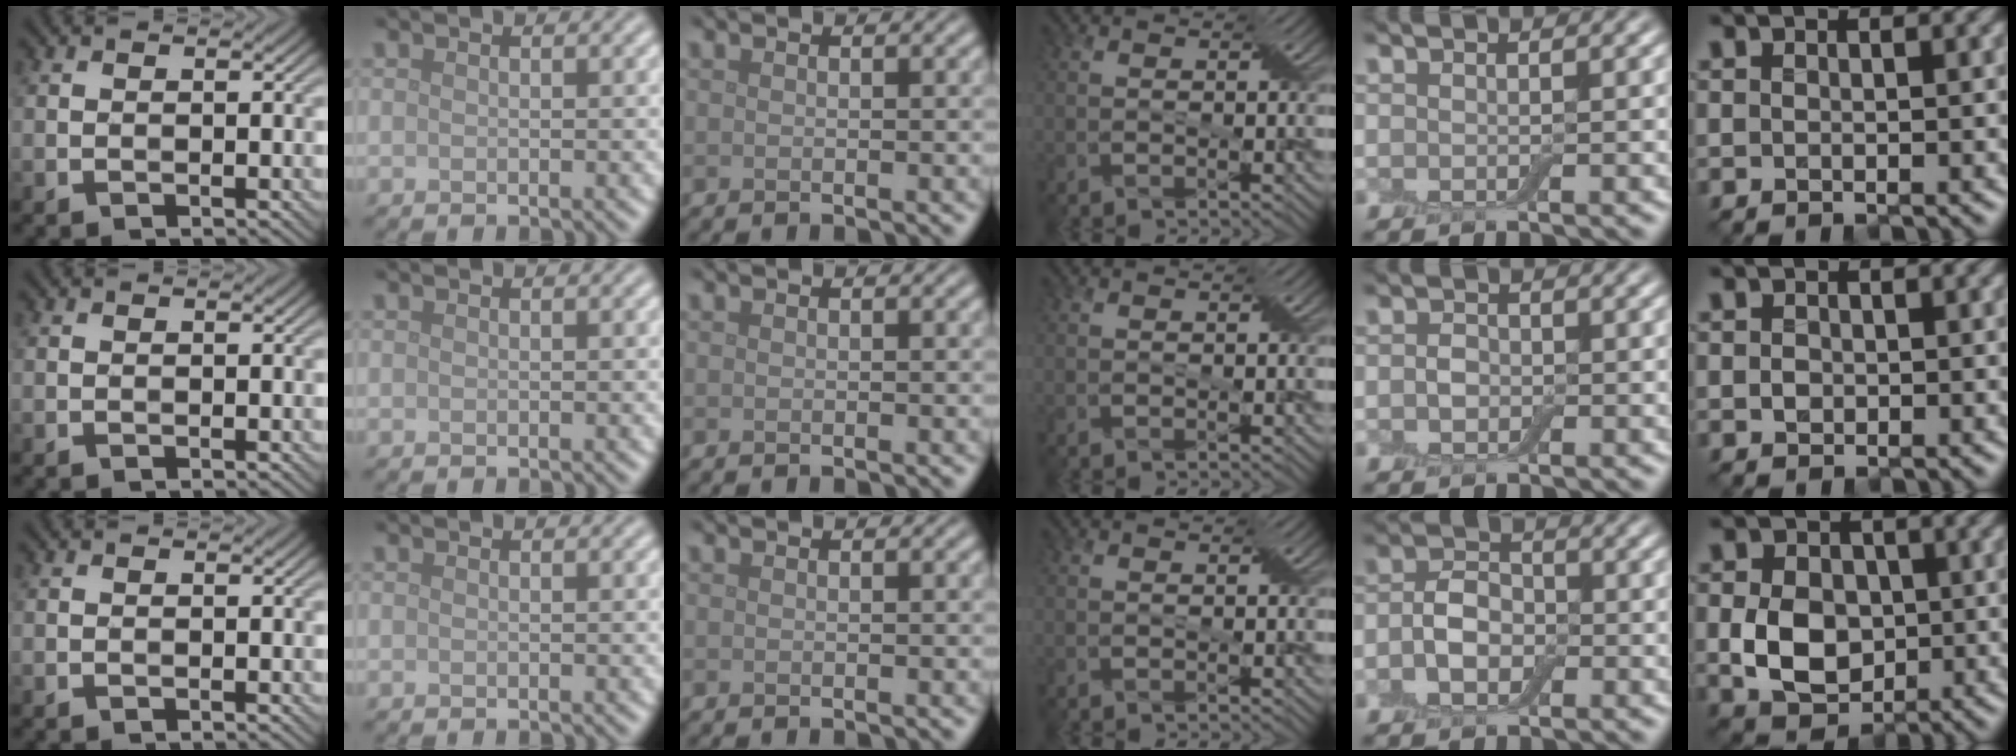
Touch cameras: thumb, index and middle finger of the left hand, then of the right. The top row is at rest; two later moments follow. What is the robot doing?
{"motion": "press", "object": "electronic device side button"}